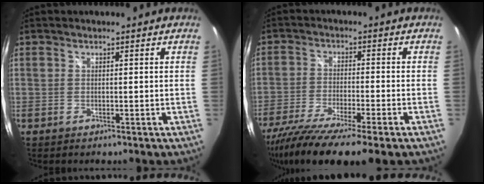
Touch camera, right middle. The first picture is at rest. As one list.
[{"total": 13.1, "force": [-10.2, 0.3, 8.3], "torque": [-0.169, -0.048, -0.174]}]